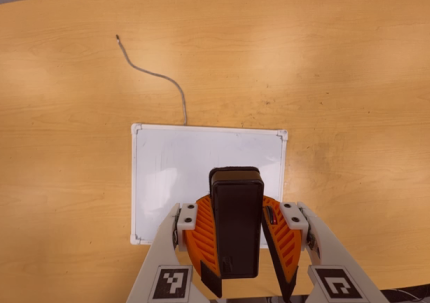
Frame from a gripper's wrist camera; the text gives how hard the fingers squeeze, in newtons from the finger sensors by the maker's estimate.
{"total": 9.1, "left": 8.8, "right": 9.4}